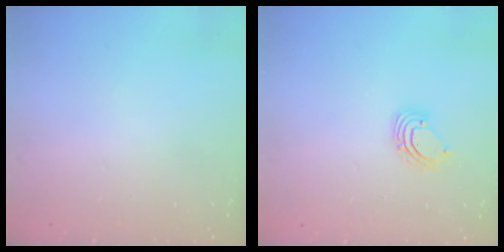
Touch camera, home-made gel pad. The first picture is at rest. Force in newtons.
{"total": 2.6, "press": 2.6, "slide": 0.2}